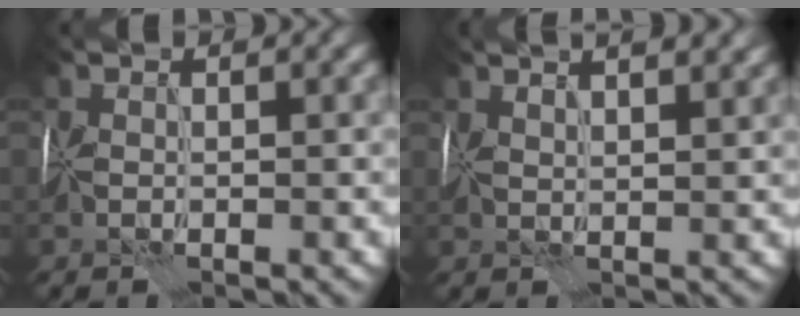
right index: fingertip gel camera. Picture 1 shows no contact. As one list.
[{"total": 6.3, "force": [4.2, 2.4, 4.0], "torque": [-0.056, 0.036, 0.048]}]